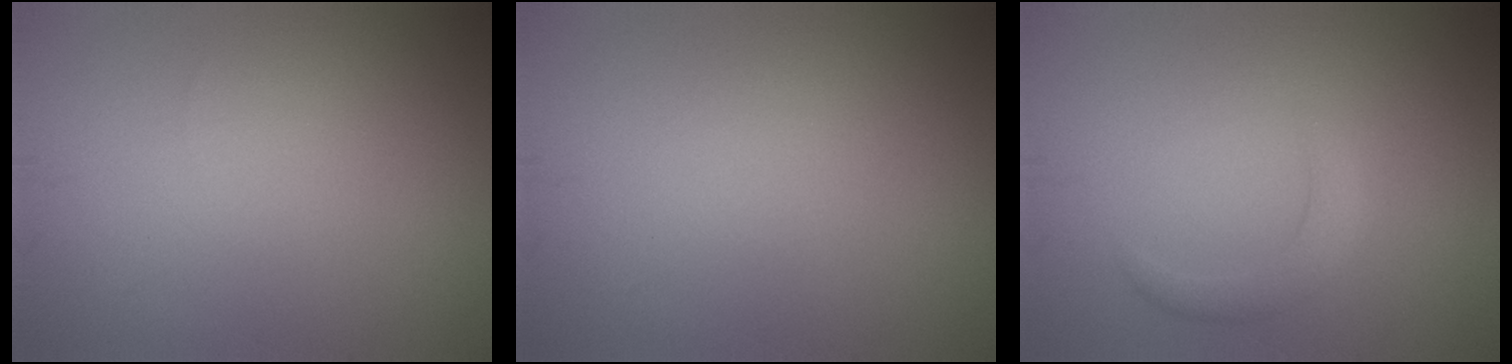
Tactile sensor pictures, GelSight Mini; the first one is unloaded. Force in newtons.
{"total": 0.0}
{"total": 1.7, "press": 1.7, "slide": 0.1}